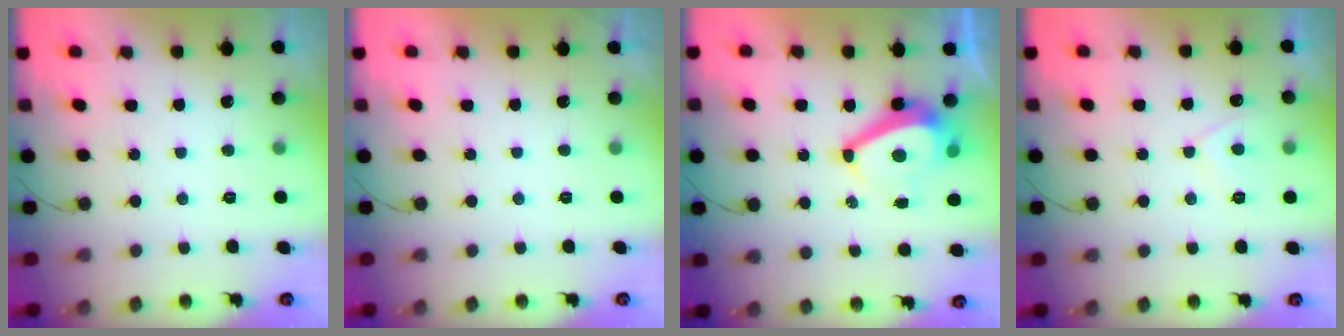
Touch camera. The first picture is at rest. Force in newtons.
{"total": 2.3, "press": 2.2, "slide": 0.3}
{"total": 9.0, "press": 8.3, "slide": 3.5}
{"total": 3.0, "press": 3.0, "slide": 0.4}